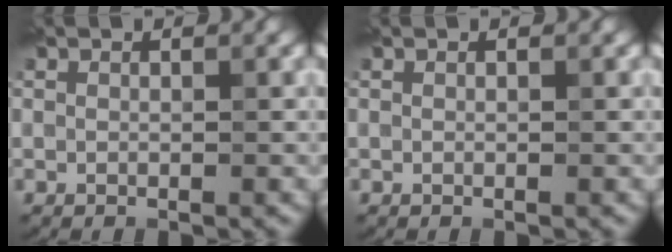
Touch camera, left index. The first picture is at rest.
{"total": 0.0}